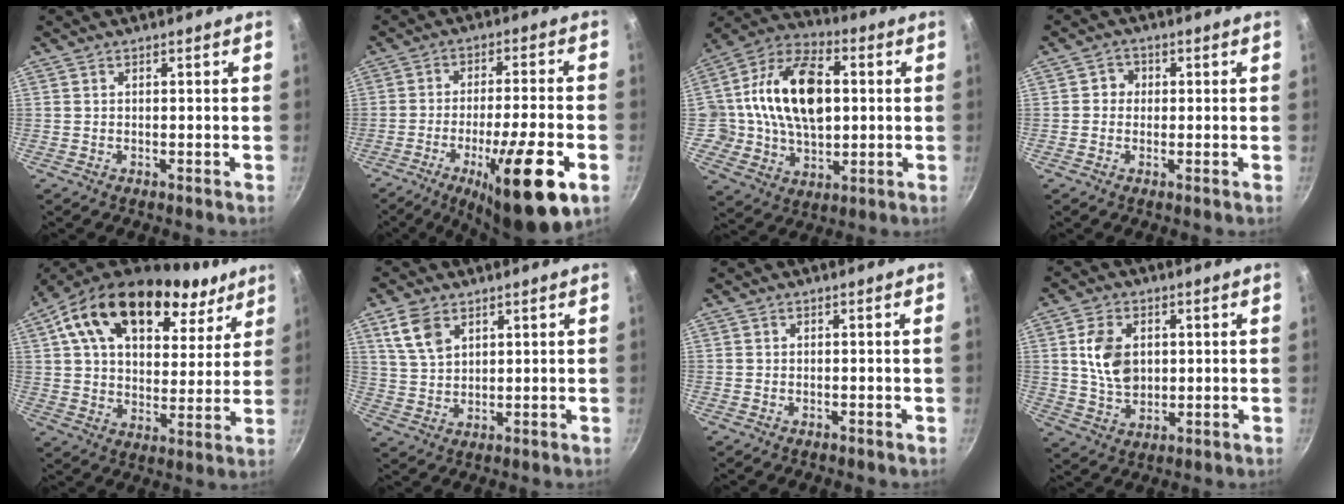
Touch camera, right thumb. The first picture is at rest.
{"total": 18.6, "force": [-7.5, 4.0, 16.6], "torque": [-0.247, 0.022, -0.111]}
{"total": 19.6, "force": [2.4, 13.4, 14.1], "torque": [-0.233, 0.015, 0.032]}
{"total": 2.7, "force": [0.1, 2.6, 0.8], "torque": [0.008, 0.004, -0.006]}
{"total": 25.0, "force": [14.0, 14.5, 14.9], "torque": [-0.233, -0.009, 0.226]}
{"total": 6.9, "force": [3.5, 4.3, 4.0], "torque": [-0.064, -0.011, 0.075]}
{"total": 0.6, "force": [-0.2, -0.1, 0.6], "torque": [-0.017, 0.004, -0.001]}
{"total": 9.3, "force": [1.7, 6.6, 6.4], "torque": [-0.101, -0.007, 0.034]}